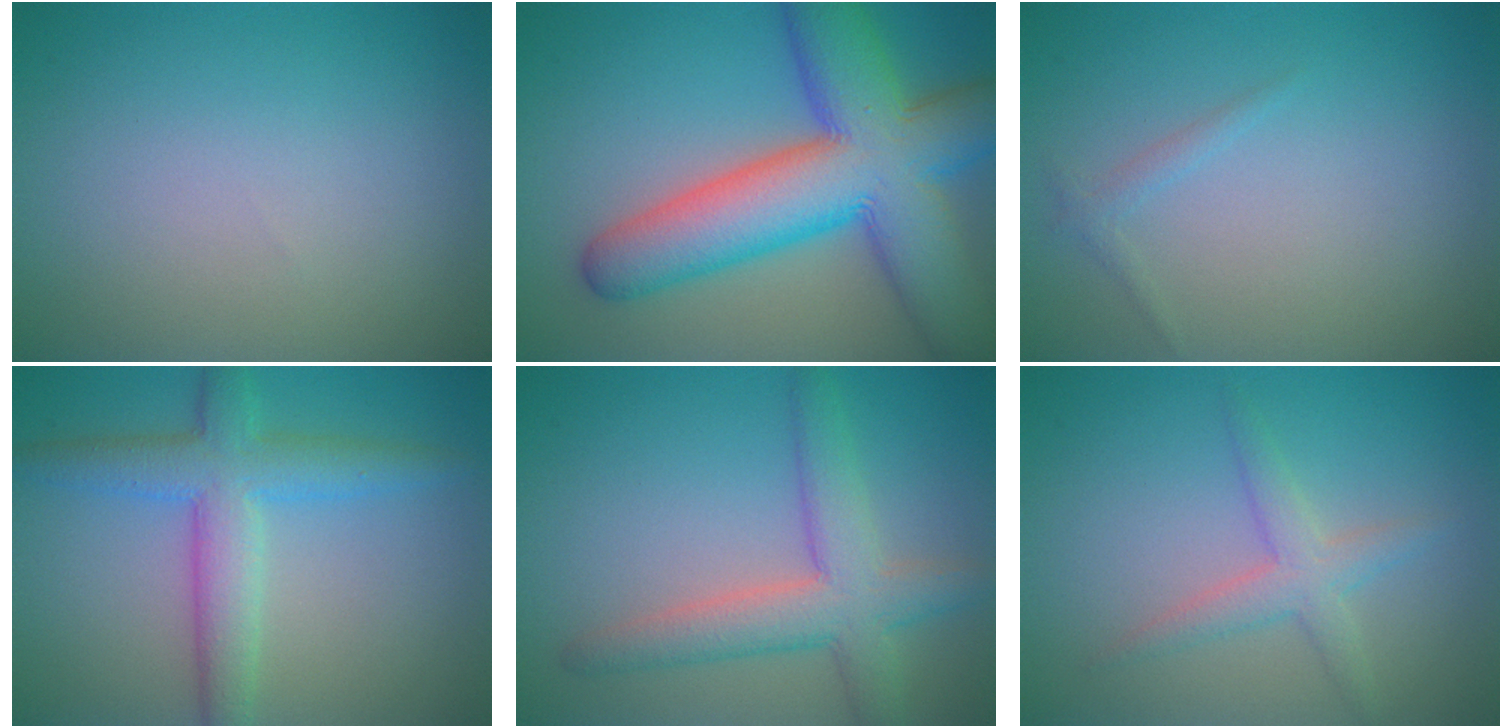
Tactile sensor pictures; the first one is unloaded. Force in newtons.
{"total": 13.2, "press": 13.2, "slide": 0.4}
{"total": 0.9, "press": 0.9, "slide": 0.1}
{"total": 5.3, "press": 5.3, "slide": 0.1}
{"total": 5.2, "press": 5.2, "slide": 0.2}
{"total": 2.5, "press": 2.5, "slide": 0.1}